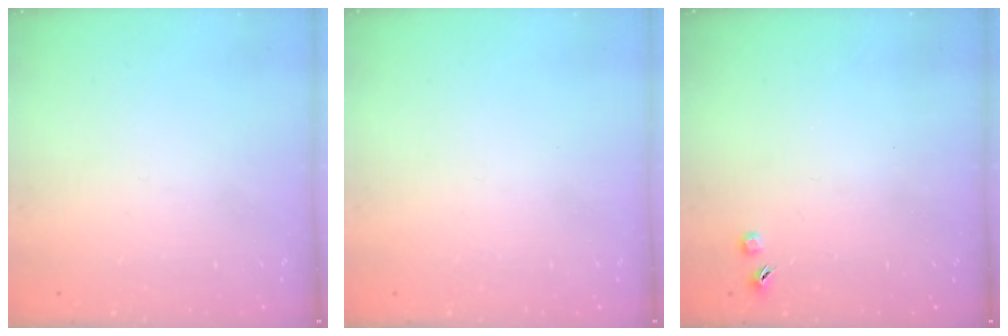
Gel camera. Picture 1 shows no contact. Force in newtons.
{"total": 0.0}
{"total": 3.0, "press": 2.9, "slide": 0.5}